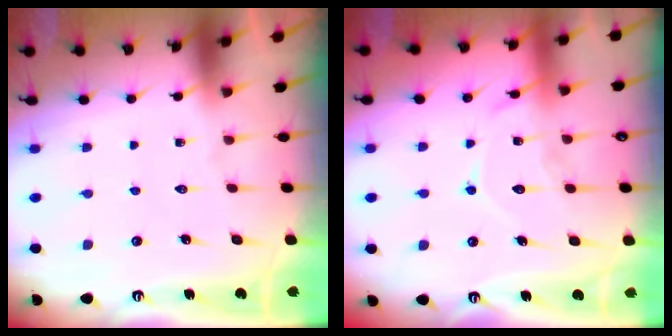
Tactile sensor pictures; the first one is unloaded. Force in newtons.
{"total": 12.4, "press": 12.3, "slide": 1.1}